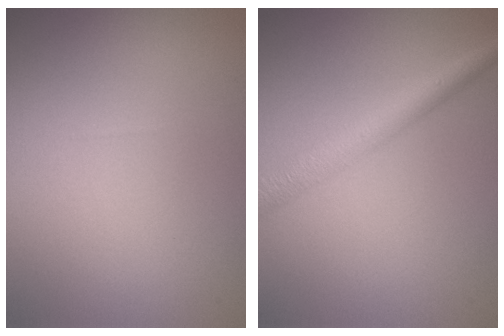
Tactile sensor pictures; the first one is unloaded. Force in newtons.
{"total": 3.4, "press": 3.4, "slide": 0.0}